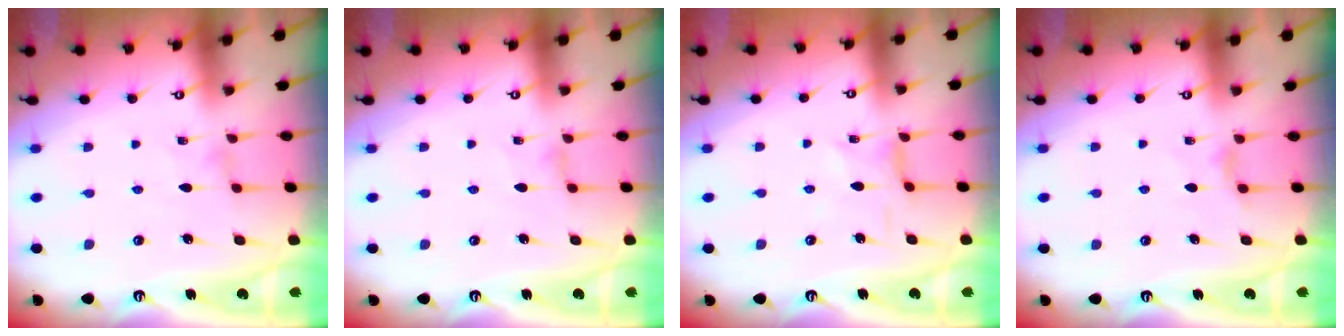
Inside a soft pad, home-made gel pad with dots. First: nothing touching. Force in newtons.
{"total": 0.9, "press": 0.8, "slide": 0.3}
{"total": 2.1, "press": 2.1, "slide": 0.5}
{"total": 4.3, "press": 4.3, "slide": 0.4}